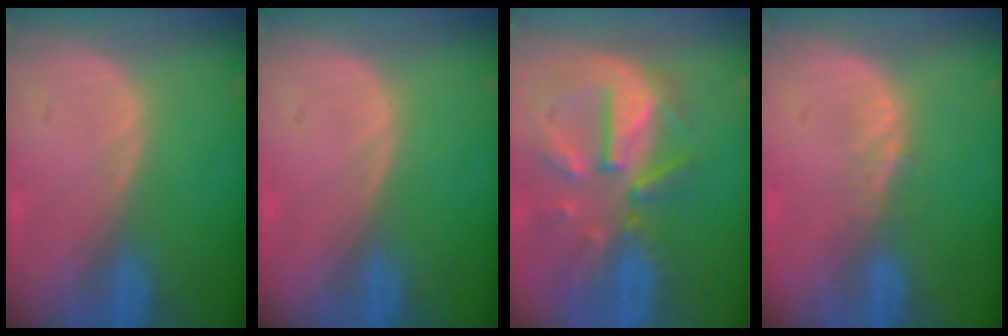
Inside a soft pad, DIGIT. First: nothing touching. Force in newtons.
{"total": 0.0}
{"total": 10.8, "press": 9.6, "slide": 4.9}
{"total": 1.4, "press": 1.4, "slide": 0.1}